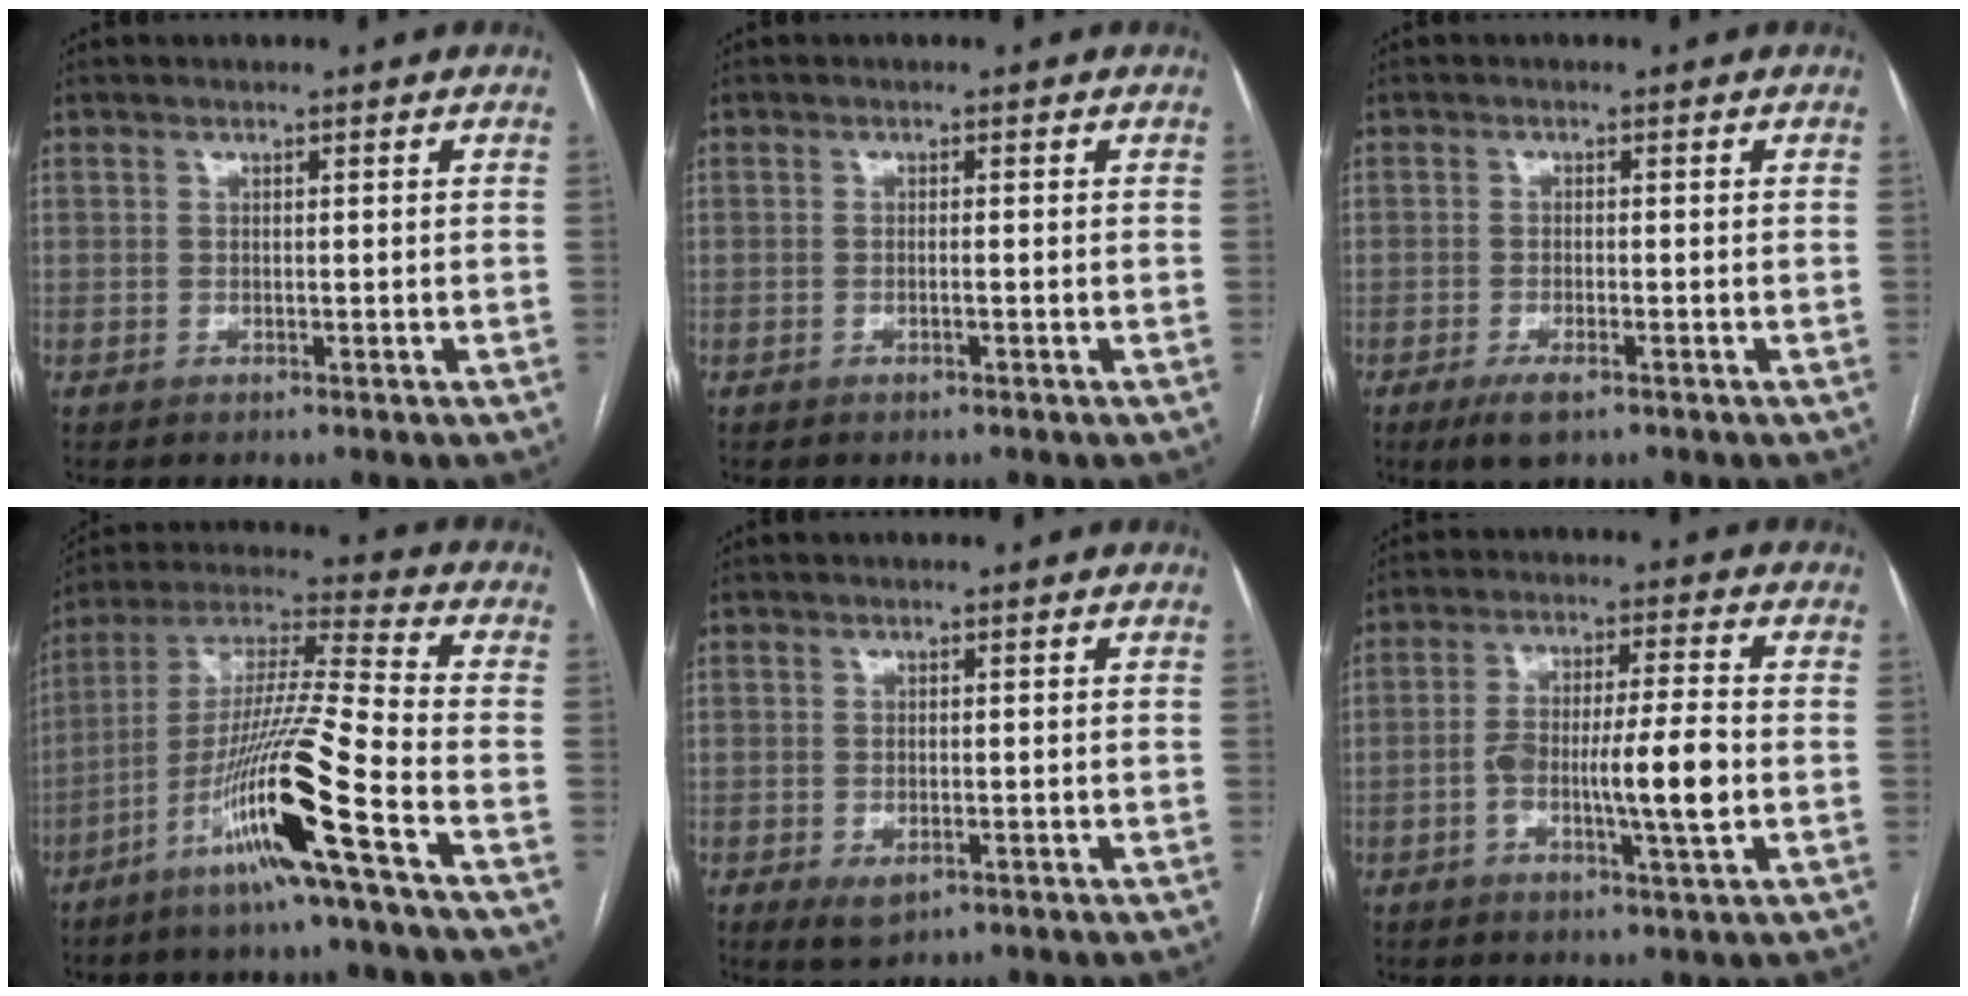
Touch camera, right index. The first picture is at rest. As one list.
[{"total": 0.5, "force": [-0.2, 0.0, 0.5], "torque": [-0.009, 0.001, -0.003]}, {"total": 3.8, "force": [-2.4, 1.0, 2.9], "torque": [-0.061, -0.007, -0.037]}, {"total": 16.1, "force": [-7.8, -1.7, 14.0], "torque": [-0.276, -0.019, -0.150]}, {"total": 2.7, "force": [-1.1, 1.4, 2.1], "torque": [-0.037, -0.004, -0.008]}, {"total": 9.7, "force": [-2.0, 0.9, 9.5], "torque": [-0.167, 0.007, -0.036]}]